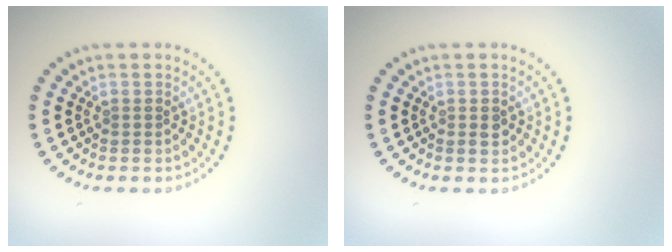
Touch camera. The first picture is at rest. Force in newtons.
{"total": 1.2, "press": 1.2, "slide": 0.3}